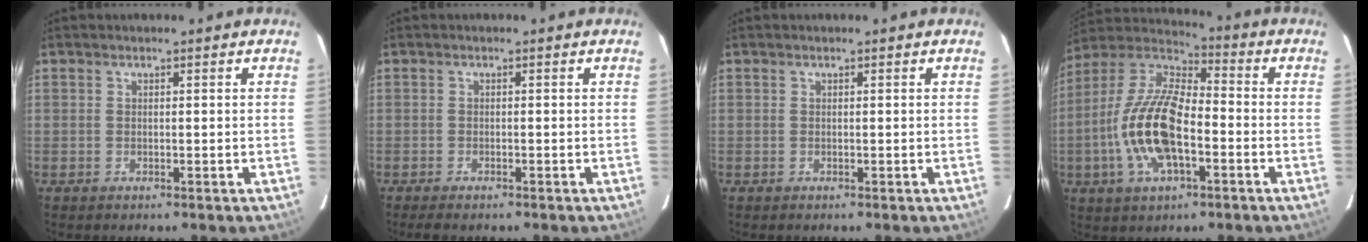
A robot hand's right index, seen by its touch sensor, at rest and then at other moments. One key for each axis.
{"total": 2.7, "fx": -2.2, "fy": 0.6, "fz": 1.4, "tx": -0.032, "ty": -0.011, "tz": -0.039}
{"total": 0.0}
{"total": 17.2, "fx": -4.4, "fy": 7.5, "fz": 14.8, "tx": -0.306, "ty": 0.000, "tz": -0.090}